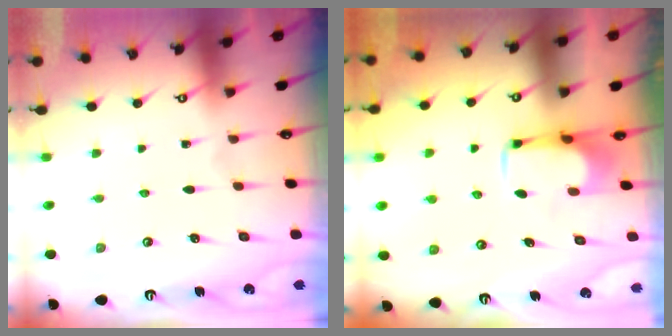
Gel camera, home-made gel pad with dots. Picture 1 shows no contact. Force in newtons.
{"total": 2.1, "press": 2.1, "slide": 0.4}